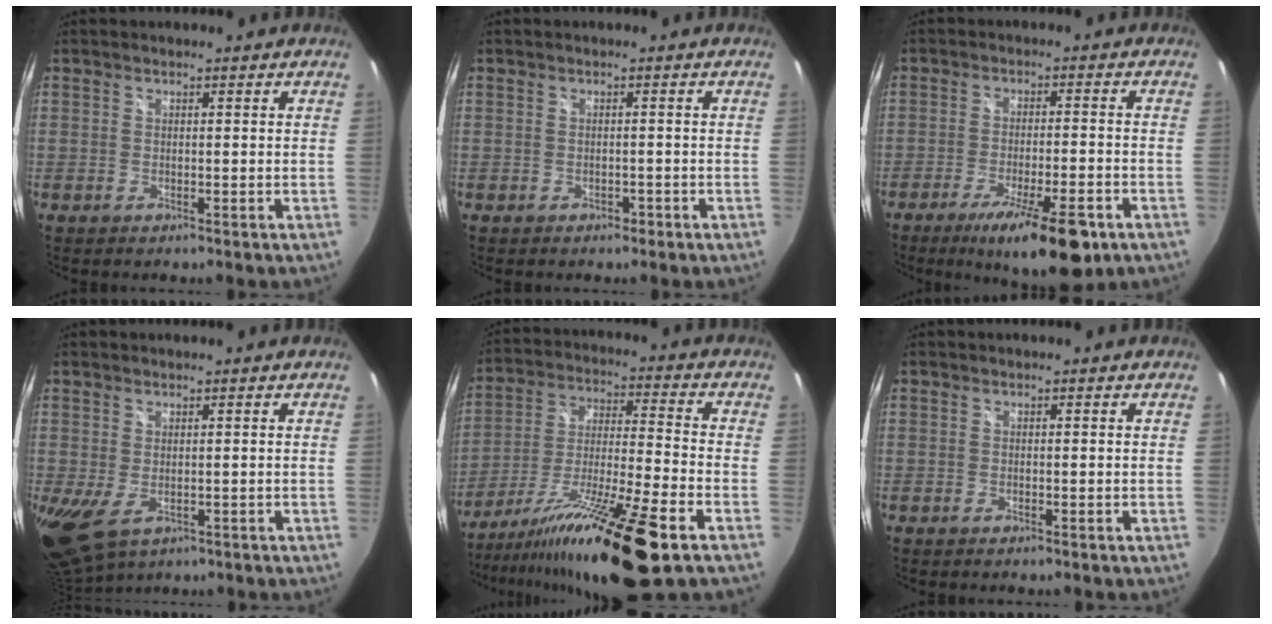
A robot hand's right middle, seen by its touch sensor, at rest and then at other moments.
{"total": 1.1, "force": [-0.7, 0.7, 0.2], "torque": [-0.004, -0.001, -0.010]}
{"total": 14.5, "force": [-9.0, 3.5, 10.8], "torque": [-0.185, -0.031, -0.136]}
{"total": 6.0, "force": [-0.8, 3.4, 4.9], "torque": [-0.089, -0.019, -0.002]}
{"total": 20.9, "force": [-13.9, 0.4, 15.6], "torque": [-0.276, -0.037, -0.238]}
{"total": 0.0}